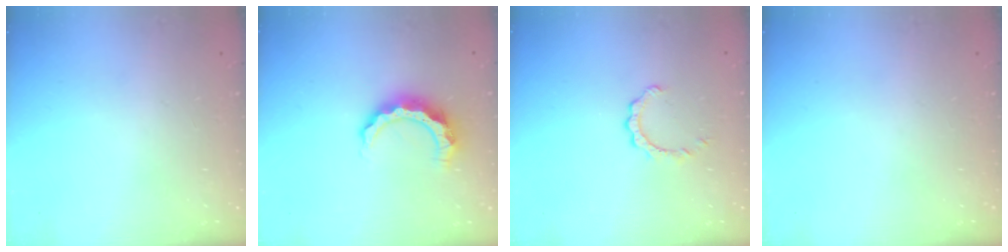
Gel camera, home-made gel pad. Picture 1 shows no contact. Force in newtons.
{"total": 8.6, "press": 8.6, "slide": 0.1}
{"total": 2.6, "press": 2.6, "slide": 0.2}
{"total": 0.0}